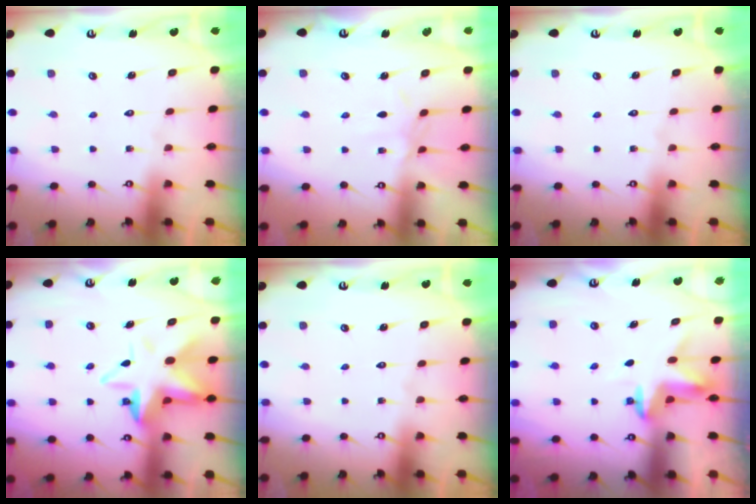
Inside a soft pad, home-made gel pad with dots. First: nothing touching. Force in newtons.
{"total": 2.9, "press": 2.9, "slide": 0.6}
{"total": 0.0}
{"total": 9.6, "press": 9.5, "slide": 1.5}
{"total": 0.0}
{"total": 4.0, "press": 4.0, "slide": 0.2}